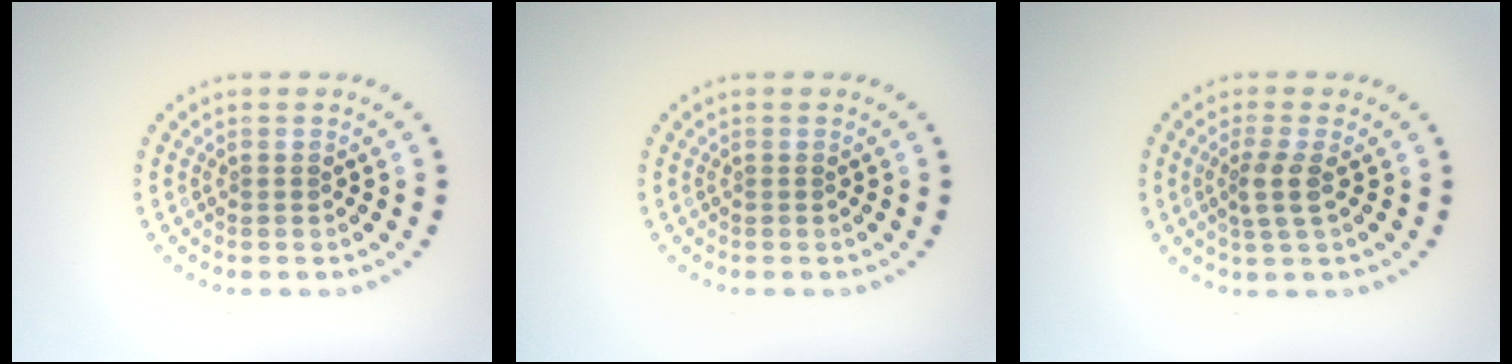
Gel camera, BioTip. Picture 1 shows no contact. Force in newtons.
{"total": 0.0}
{"total": 2.3, "press": 1.9, "slide": 1.4}